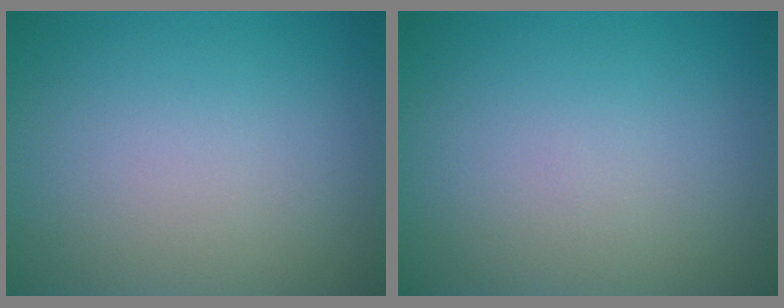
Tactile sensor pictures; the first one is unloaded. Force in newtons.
{"total": 0.0}